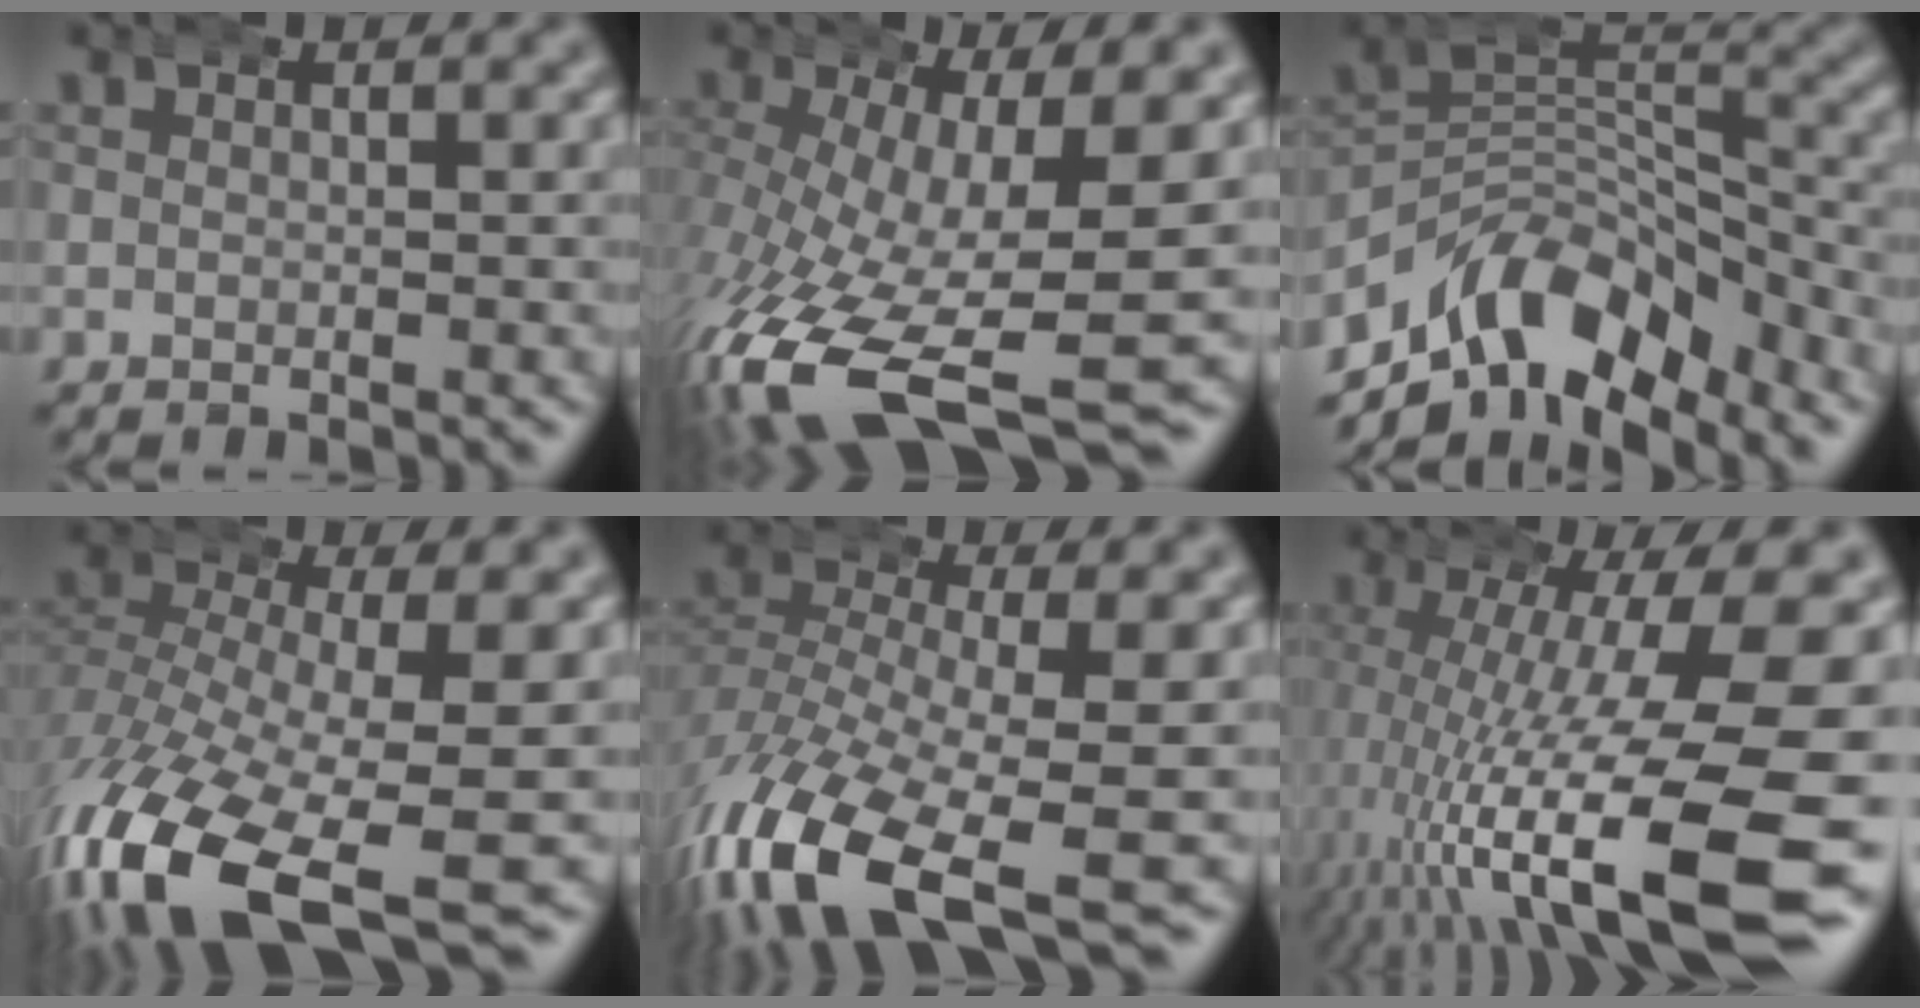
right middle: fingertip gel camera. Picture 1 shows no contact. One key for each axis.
{"total": 13.0, "fx": -6.6, "fy": 5.4, "fz": 9.8, "tx": -0.202, "ty": -0.071, "tz": -0.071}
{"total": 11.6, "fx": -4.7, "fy": 7.9, "fz": 7.1, "tx": -0.112, "ty": -0.026, "tz": -0.076}
{"total": 12.4, "fx": -7.3, "fy": 5.4, "fz": 8.5, "tx": -0.200, "ty": -0.071, "tz": -0.082}
{"total": 11.2, "fx": -6.4, "fy": 4.6, "fz": 7.9, "tx": -0.184, "ty": -0.058, "tz": -0.076}
{"total": 15.8, "fx": -4.4, "fy": 6.1, "fz": 13.9, "tx": -0.226, "ty": -0.042, "tz": -0.033}